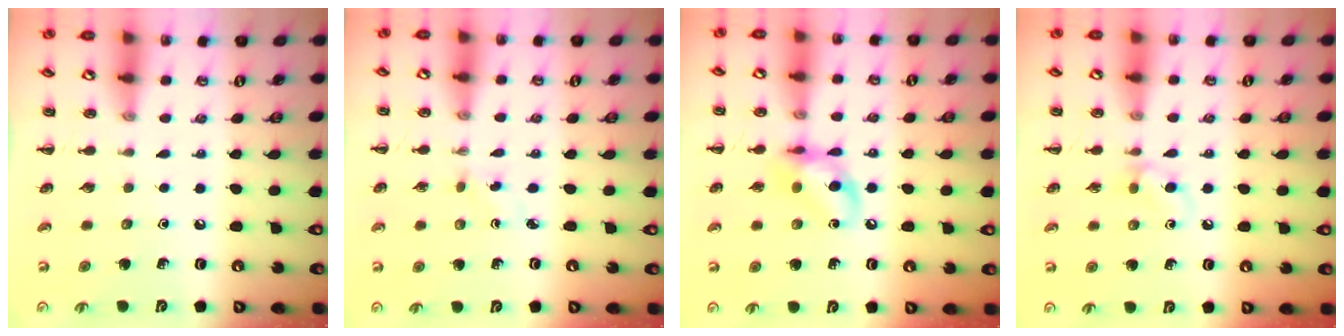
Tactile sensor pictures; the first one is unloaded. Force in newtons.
{"total": 1.7, "press": 1.5, "slide": 0.8}
{"total": 10.9, "press": 10.8, "slide": 1.7}
{"total": 4.1, "press": 3.7, "slide": 1.7}